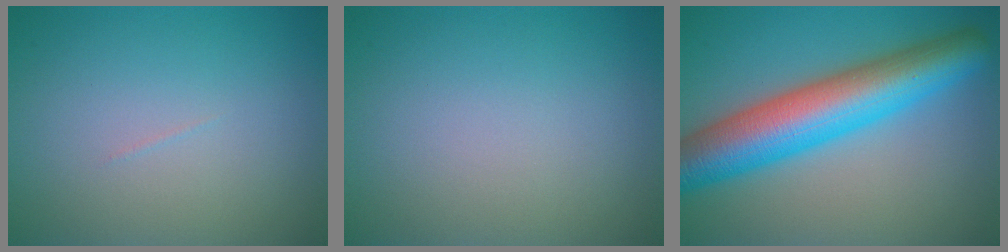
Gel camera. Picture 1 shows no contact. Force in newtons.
{"total": 0.0}
{"total": 10.1, "press": 10.1, "slide": 0.2}